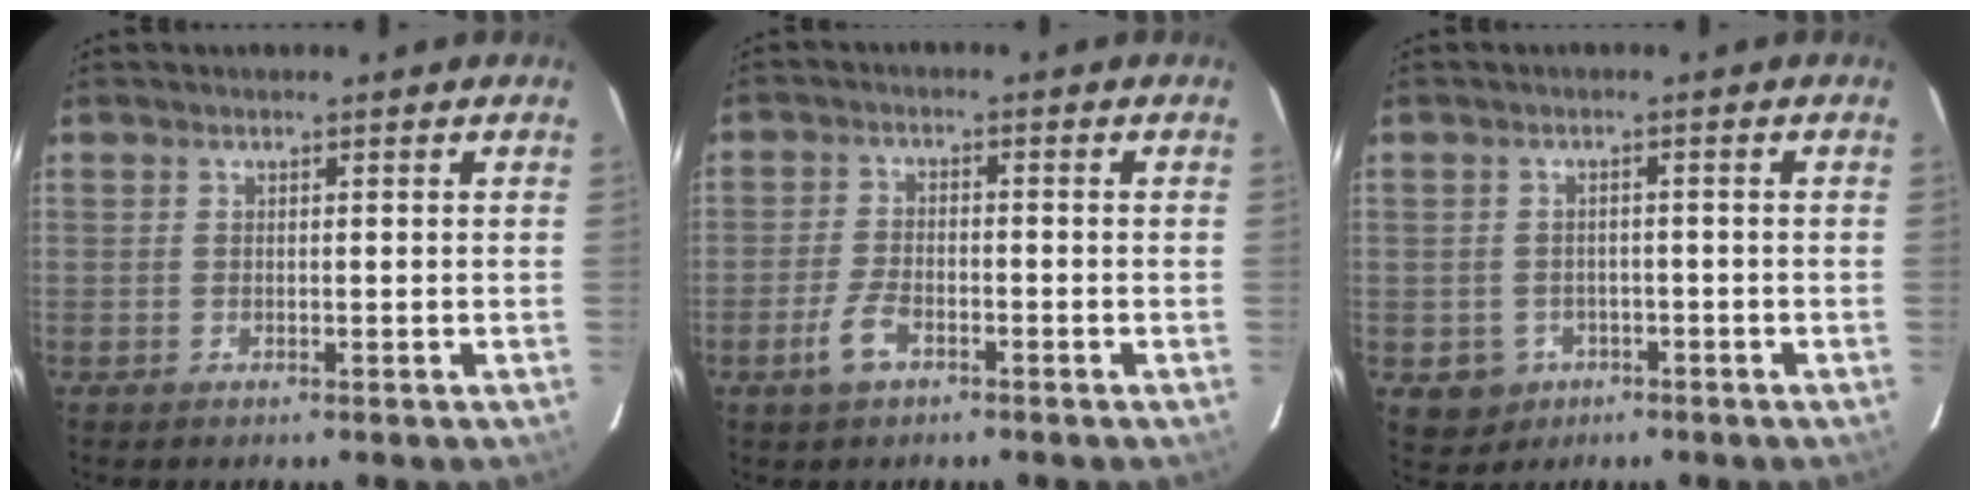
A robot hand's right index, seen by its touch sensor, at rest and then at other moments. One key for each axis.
{"total": 4.2, "fx": -2.4, "fy": 1.7, "fz": 3.1, "tx": -0.073, "ty": -0.003, "tz": -0.043}
{"total": 4.2, "fx": -1.6, "fy": 3.9, "fz": 0.6, "tx": -0.009, "ty": 0.008, "tz": -0.014}